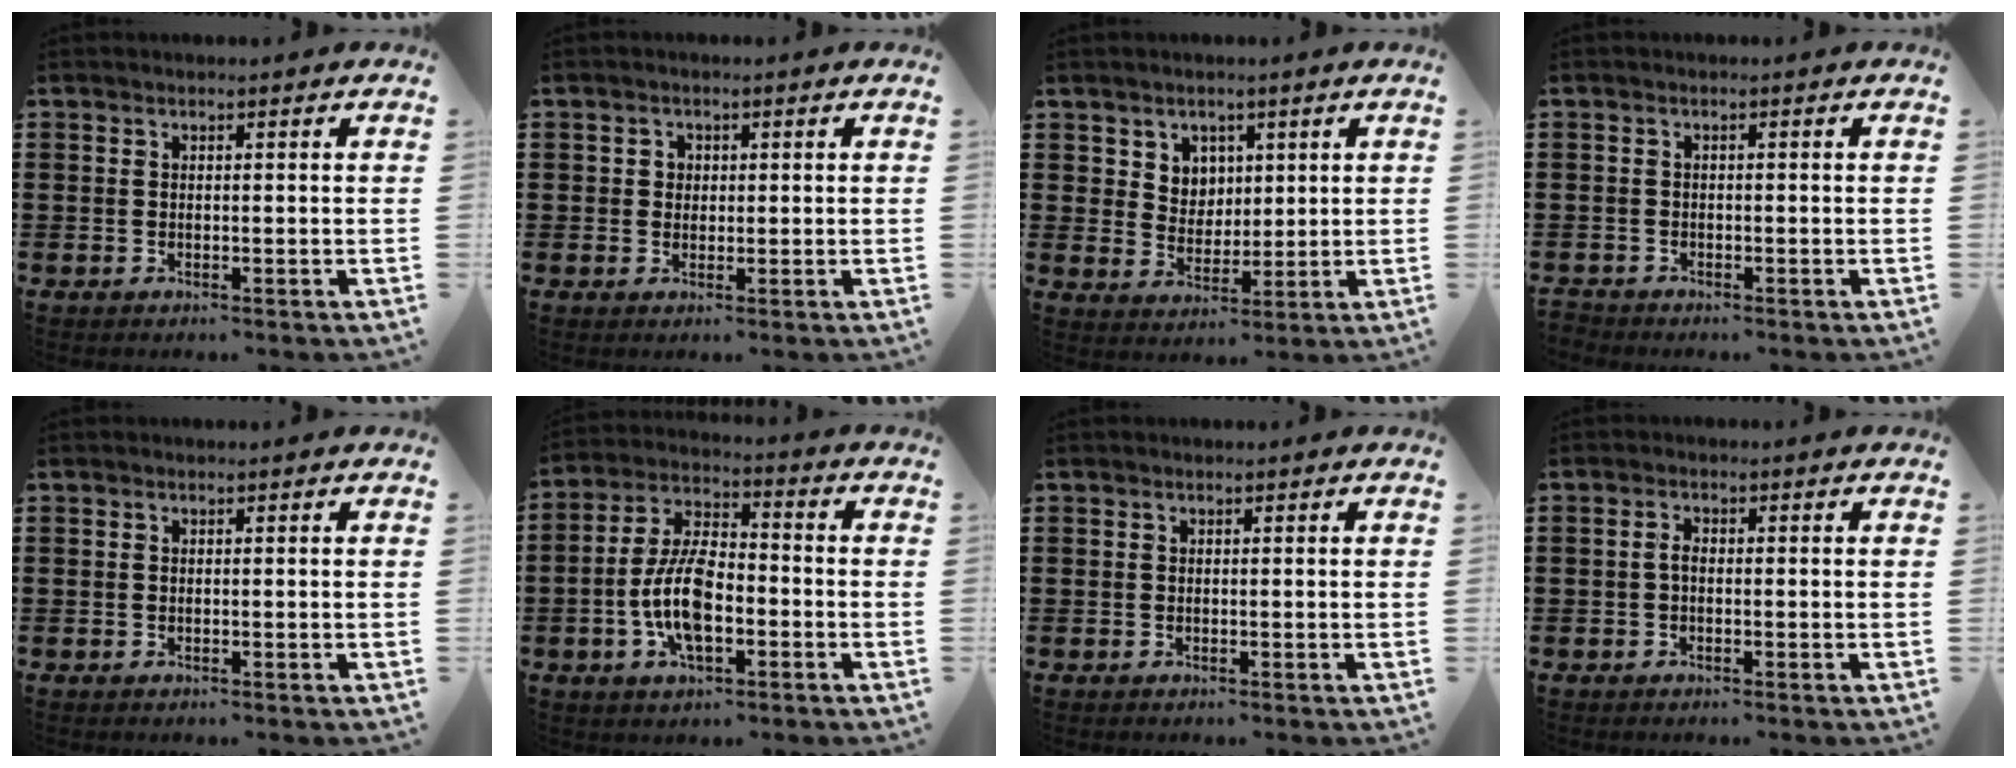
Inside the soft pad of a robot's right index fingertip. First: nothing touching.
{"total": 1.5, "force": [0.2, 1.4, 0.5], "torque": [-0.014, 0.009, 0.003]}
{"total": 4.4, "force": [2.3, 3.7, 0.7], "torque": [-0.025, 0.007, 0.040]}
{"total": 1.0, "force": [-1.0, 0.3, 0.0], "torque": [-0.002, 0.002, -0.022]}
{"total": 0.0}
{"total": 10.1, "force": [-2.6, 4.7, 8.6], "torque": [-0.198, -0.001, -0.055]}
{"total": 0.0}
{"total": 1.5, "force": [-0.4, 0.7, 1.3], "torque": [-0.033, -0.002, -0.012]}